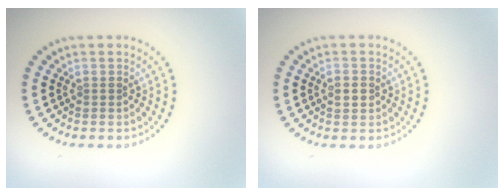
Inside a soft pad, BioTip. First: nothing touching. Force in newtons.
{"total": 1.0, "press": 1.0, "slide": 0.0}